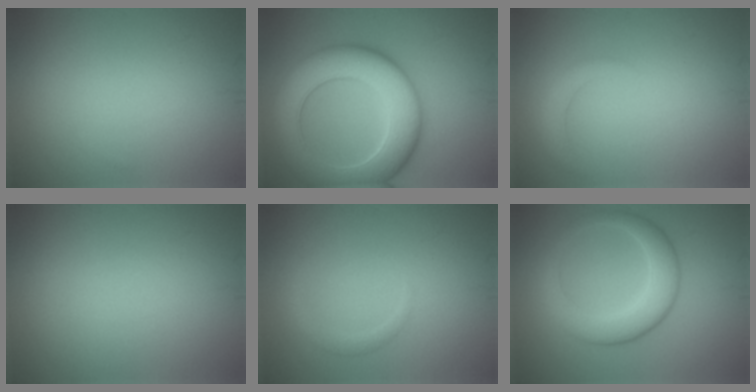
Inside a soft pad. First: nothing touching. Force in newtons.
{"total": 10.3, "press": 10.3, "slide": 0.6}
{"total": 1.6, "press": 1.6, "slide": 0.2}
{"total": 0.0}
{"total": 1.3, "press": 1.3, "slide": 0.1}
{"total": 5.2, "press": 5.2, "slide": 0.2}